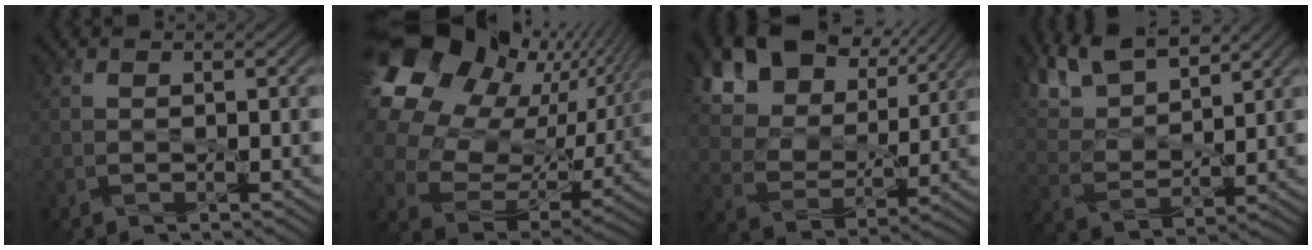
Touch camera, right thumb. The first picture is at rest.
{"total": 23.4, "force": [9.5, 17.1, 12.8], "torque": [-0.322, 0.033, 0.187]}
{"total": 17.7, "force": [11.0, 11.0, 8.4], "torque": [-0.233, 0.038, 0.228]}
{"total": 10.1, "force": [8.2, 3.7, 4.7], "torque": [-0.122, 0.012, 0.151]}